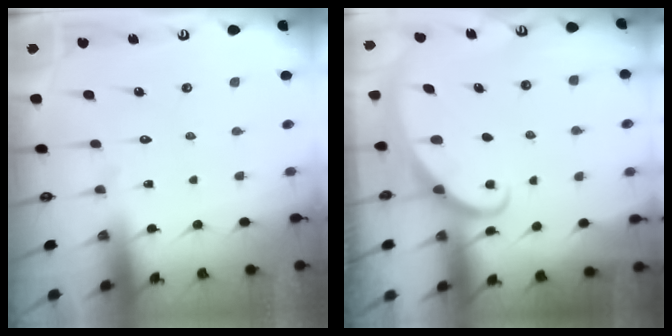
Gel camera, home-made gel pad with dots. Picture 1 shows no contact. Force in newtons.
{"total": 2.1, "press": 2.1, "slide": 0.2}